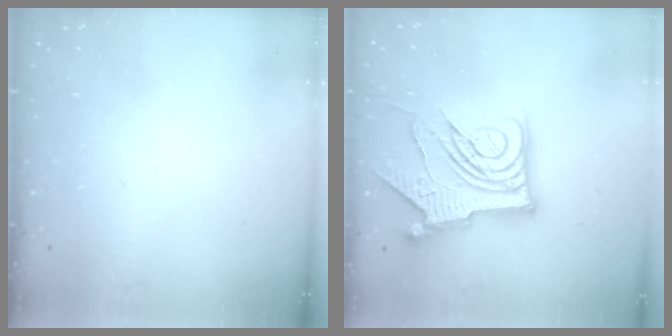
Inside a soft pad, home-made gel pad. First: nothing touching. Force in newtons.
{"total": 15.7, "press": 15.6, "slide": 1.5}